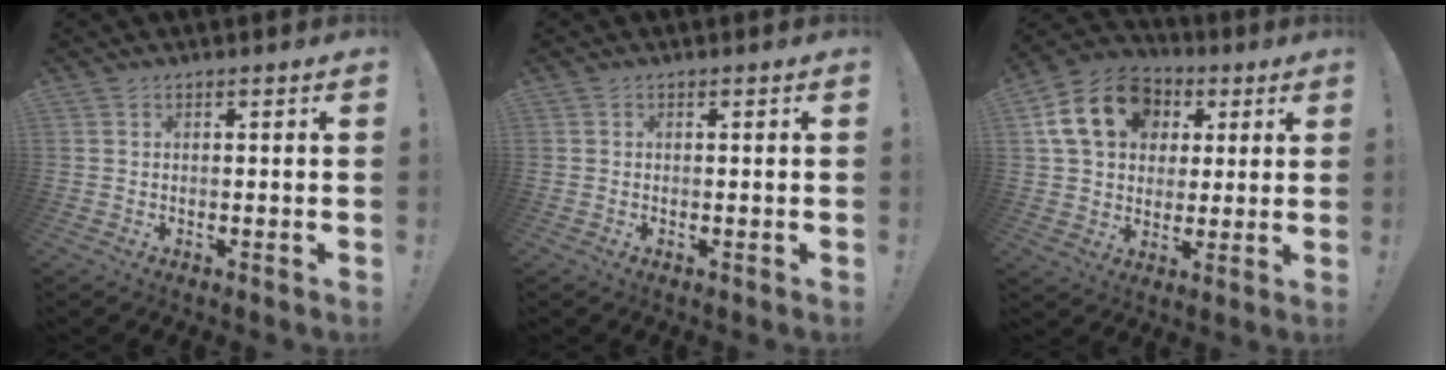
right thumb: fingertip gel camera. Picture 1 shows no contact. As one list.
[{"total": 0.0}, {"total": 18.8, "force": [6.3, 14.5, 10.1], "torque": [-0.146, -0.006, 0.126]}]